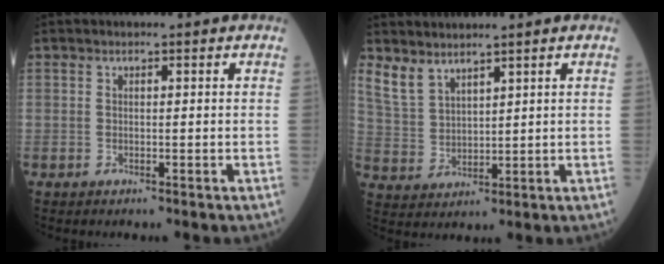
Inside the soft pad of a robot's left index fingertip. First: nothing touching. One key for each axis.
{"total": 4.6, "fx": 3.9, "fy": 1.9, "fz": 1.4, "tx": -0.044, "ty": -0.003, "tz": 0.095}